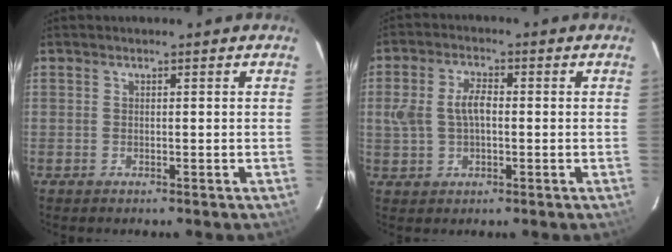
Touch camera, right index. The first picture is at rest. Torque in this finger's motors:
{"motor_torque": [0.16, -0.03, 0.17, 0.09]}